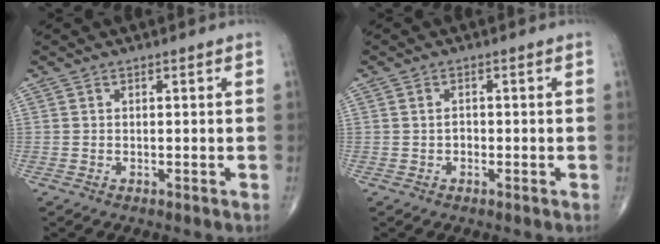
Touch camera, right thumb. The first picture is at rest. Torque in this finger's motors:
{"motor_torque": [-0.25, 0.17, -0.14, -0.17, 0.02]}